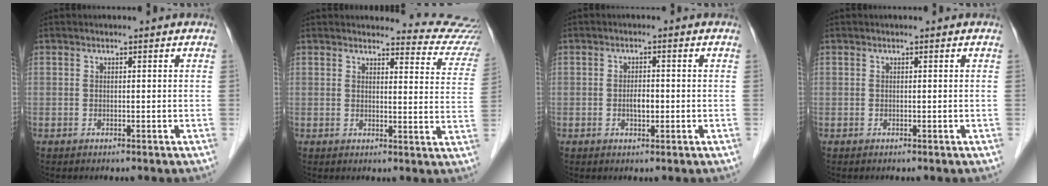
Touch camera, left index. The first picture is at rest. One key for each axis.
{"total": 12.3, "fx": 12.2, "fy": 1.6, "fz": 0.6, "tx": 0.028, "ty": -0.076, "tz": 0.099}
{"total": 2.2, "fx": -0.4, "fy": 0.9, "fz": 1.9, "tx": -0.034, "ty": 0.003, "tz": -0.005}
{"total": 0.0}